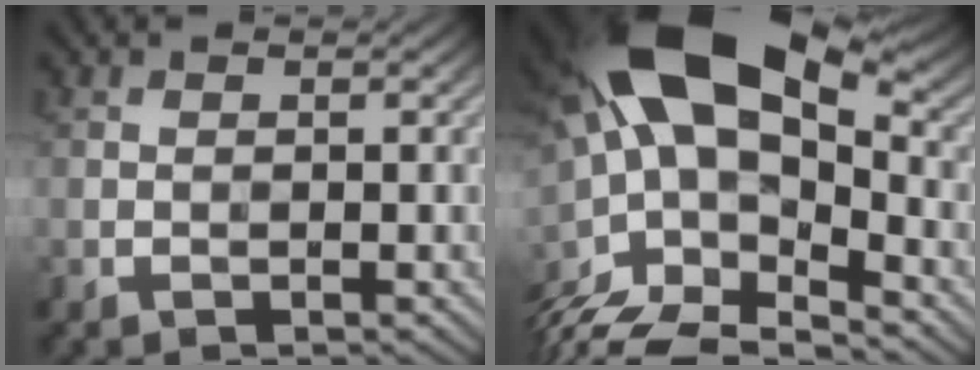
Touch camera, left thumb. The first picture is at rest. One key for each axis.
{"total": 19.1, "fx": -1.5, "fy": 9.7, "fz": 16.3, "tx": -0.317, "ty": -0.011, "tz": -0.005}